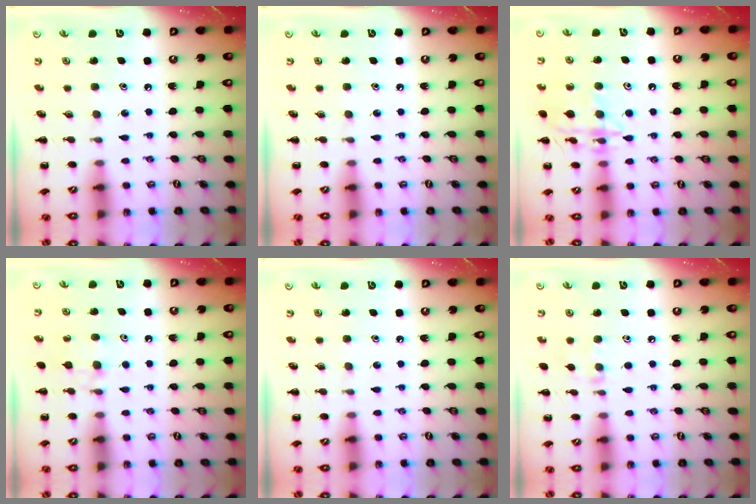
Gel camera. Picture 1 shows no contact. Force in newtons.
{"total": 0.0}
{"total": 14.9, "press": 14.8, "slide": 1.5}
{"total": 7.1, "press": 6.9, "slide": 1.8}
{"total": 0.0}
{"total": 6.3, "press": 6.1, "slide": 1.8}